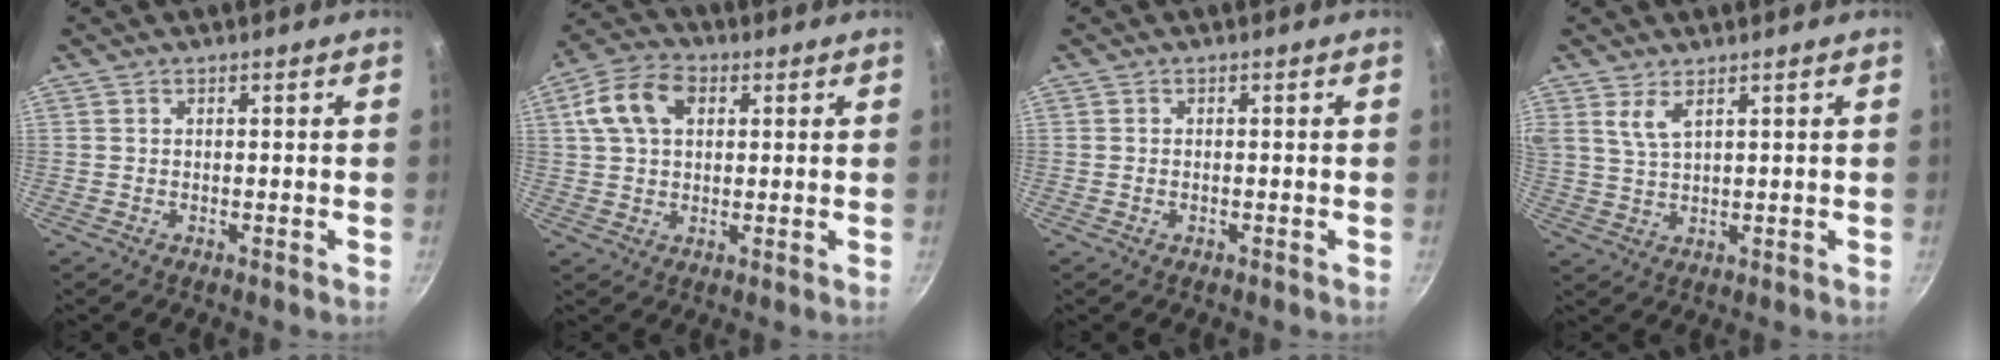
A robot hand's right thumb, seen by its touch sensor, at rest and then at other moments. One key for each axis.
{"total": 10.2, "fx": 2.9, "fy": 6.9, "fz": 6.9, "tx": -0.127, "ty": 0.017, "tz": 0.047}
{"total": 0.6, "fx": -0.2, "fy": 0.4, "fz": 0.4, "tx": -0.012, "ty": 0.005, "tz": -0.001}
{"total": 3.8, "fx": 2.3, "fy": 1.4, "fz": 2.8, "tx": -0.058, "ty": -0.011, "tz": 0.054}